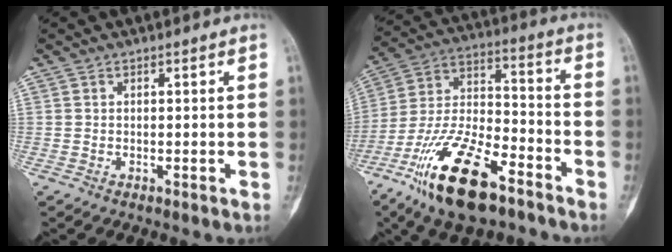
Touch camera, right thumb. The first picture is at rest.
{"total": 20.6, "force": [-12.6, 8.1, 14.2], "torque": [-0.274, 0.064, -0.230]}